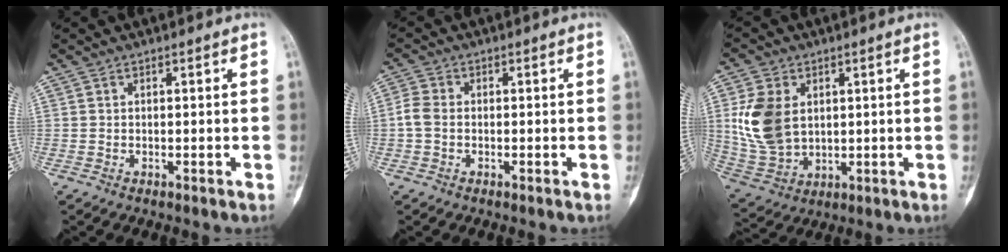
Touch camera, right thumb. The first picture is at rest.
{"total": 3.4, "force": [-0.5, 2.6, 2.2], "torque": [-0.051, 0.007, -0.017]}
{"total": 12.6, "force": [2.4, 8.9, 8.7], "torque": [-0.164, -0.011, 0.060]}